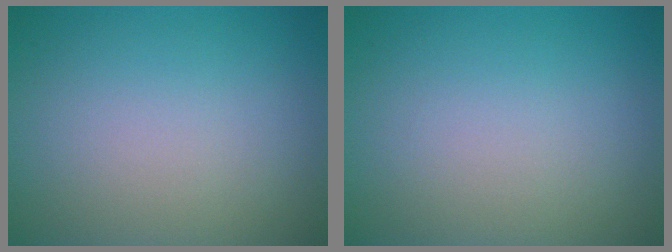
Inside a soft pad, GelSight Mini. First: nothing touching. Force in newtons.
{"total": 0.0}